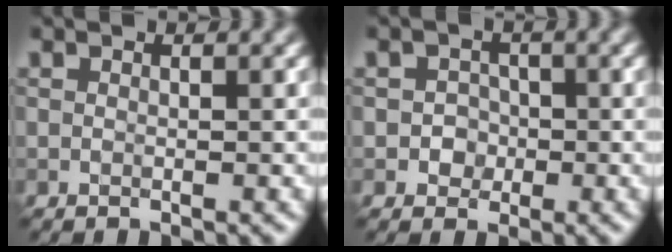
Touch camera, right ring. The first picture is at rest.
{"total": 1.9, "force": [-0.6, 1.7, 0.4], "torque": [0.011, 0.002, -0.020]}